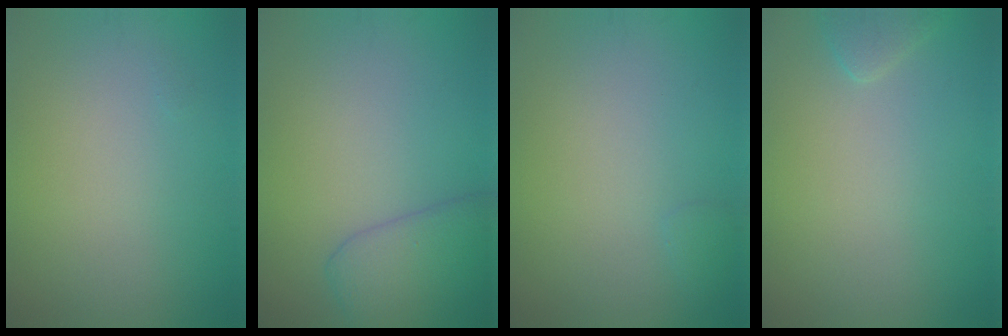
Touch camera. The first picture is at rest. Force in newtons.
{"total": 4.2, "press": 4.2, "slide": 0.3}
{"total": 0.6, "press": 0.6, "slide": 0.1}
{"total": 1.3, "press": 1.3, "slide": 0.1}